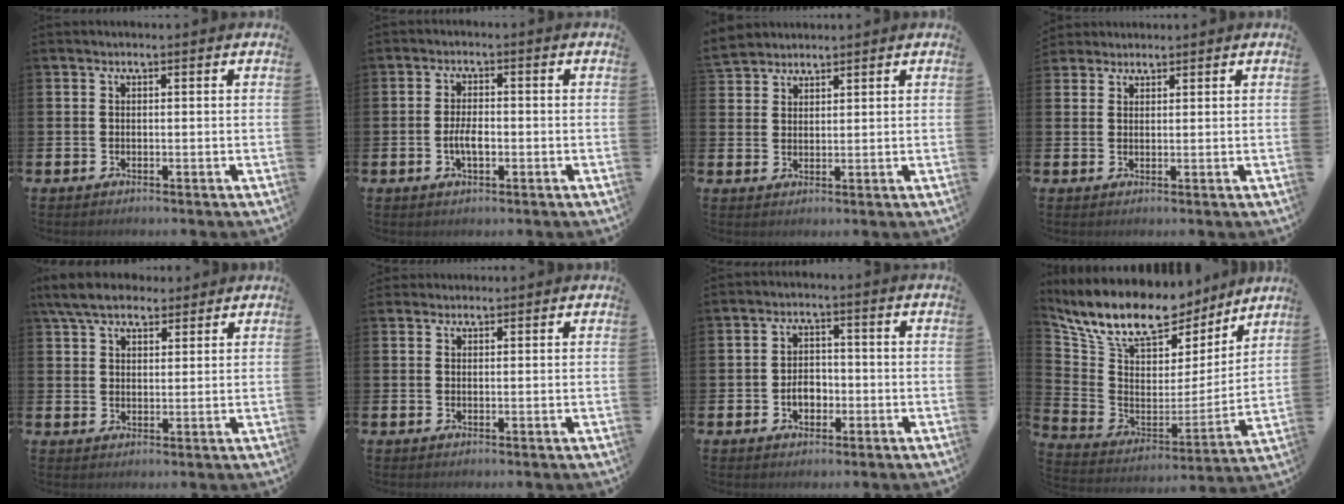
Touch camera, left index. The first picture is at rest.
{"total": 3.2, "force": [-0.6, 1.5, 2.8], "torque": [-0.040, -0.001, -0.014]}
{"total": 3.4, "force": [3.3, 0.7, -0.3], "torque": [0.002, -0.010, 0.063]}
{"total": 2.4, "force": [2.2, 0.9, -0.1], "torque": [0.006, -0.004, 0.041]}
{"total": 6.0, "force": [5.1, 2.1, 2.4], "torque": [-0.048, -0.011, 0.092]}
{"total": 1.2, "force": [1.2, 0.3, -0.1], "torque": [0.009, -0.001, 0.021]}
{"total": 3.2, "force": [-1.0, 2.3, 2.0], "torque": [-0.019, -0.004, -0.026]}
{"total": 12.9, "force": [10.8, 5.2, 4.7], "torque": [-0.144, -0.058, 0.194]}